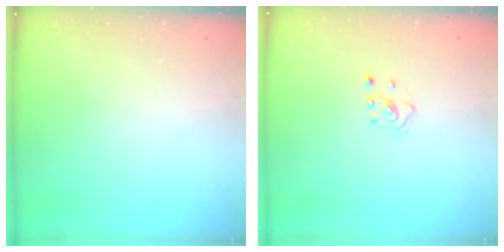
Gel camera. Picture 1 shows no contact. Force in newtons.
{"total": 2.6, "press": 2.5, "slide": 0.6}